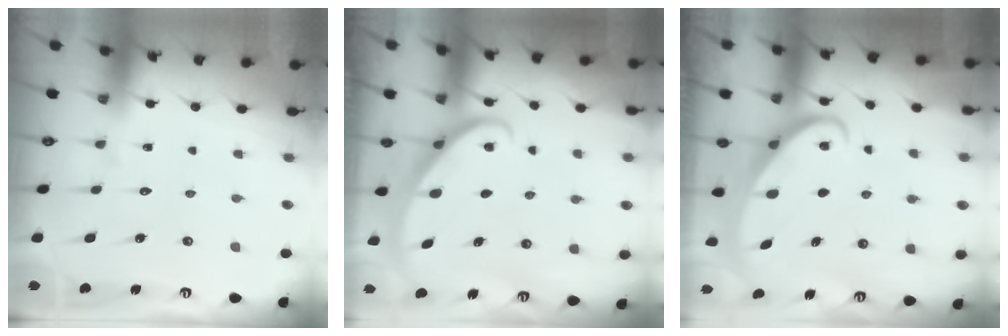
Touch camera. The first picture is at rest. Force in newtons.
{"total": 2.3, "press": 2.3, "slide": 0.2}
{"total": 2.5, "press": 2.4, "slide": 0.4}